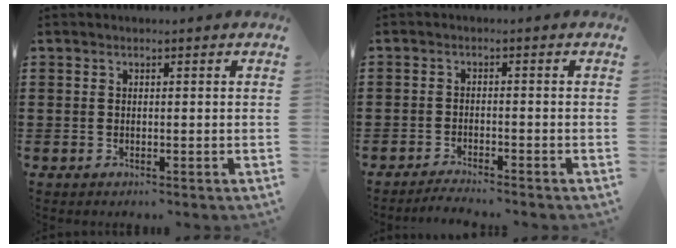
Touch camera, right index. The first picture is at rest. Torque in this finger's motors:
{"motor_torque": [-0.42, 0.39, -0.12, -0.13]}